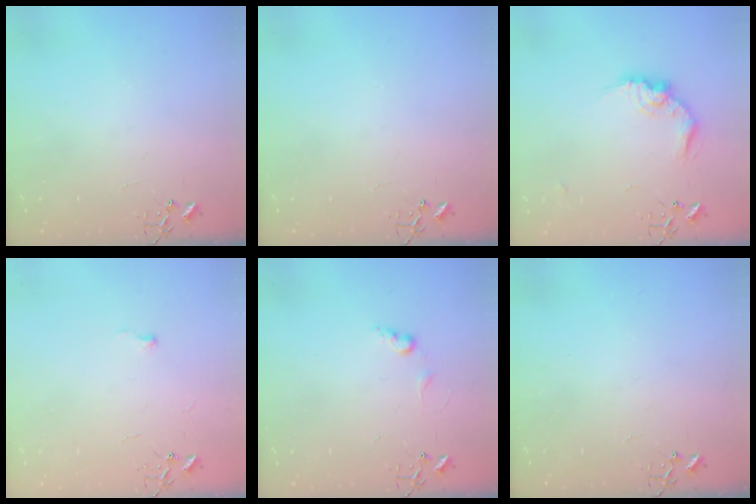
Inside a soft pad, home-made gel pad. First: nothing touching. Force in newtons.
{"total": 0.0}
{"total": 11.4, "press": 11.4, "slide": 0.3}
{"total": 3.3, "press": 3.3, "slide": 0.5}
{"total": 6.8, "press": 6.8, "slide": 0.7}
{"total": 0.0}